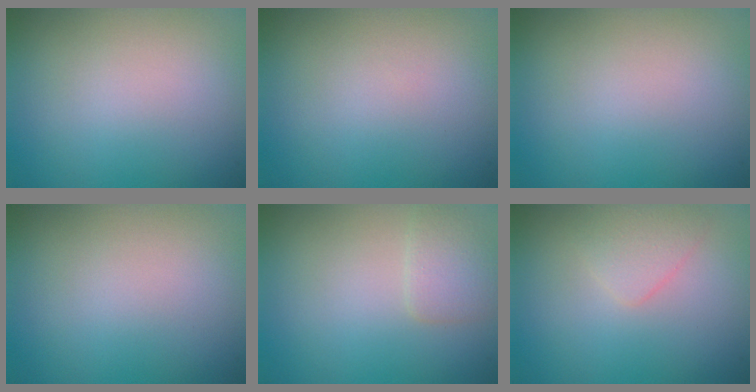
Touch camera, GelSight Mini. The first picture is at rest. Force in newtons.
{"total": 0.0}
{"total": 0.0}
{"total": 0.0}
{"total": 1.7, "press": 1.7, "slide": 0.1}
{"total": 1.7, "press": 1.7, "slide": 0.0}